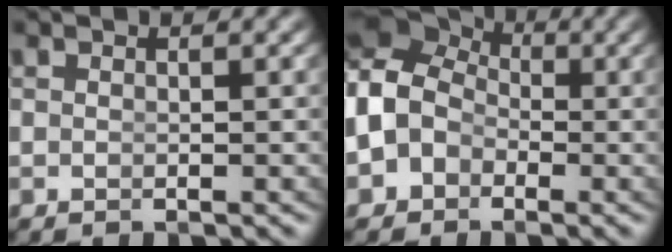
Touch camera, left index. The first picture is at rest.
{"total": 9.2, "force": [0.5, 8.3, 3.9], "torque": [-0.111, -0.017, 0.005]}